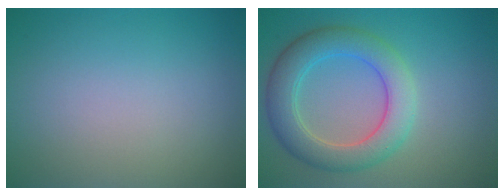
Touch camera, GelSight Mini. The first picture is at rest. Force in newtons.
{"total": 5.7, "press": 5.7, "slide": 0.2}